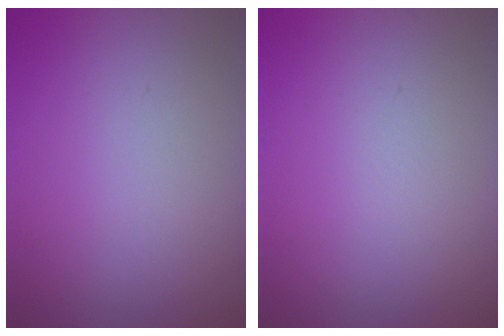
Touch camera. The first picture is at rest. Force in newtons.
{"total": 0.0}